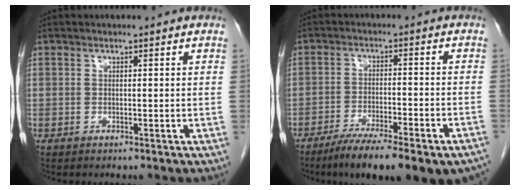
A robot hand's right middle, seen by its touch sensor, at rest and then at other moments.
{"total": 18.6, "force": [-14.4, 3.1, 11.3], "torque": [-0.119, -0.010, -0.204]}